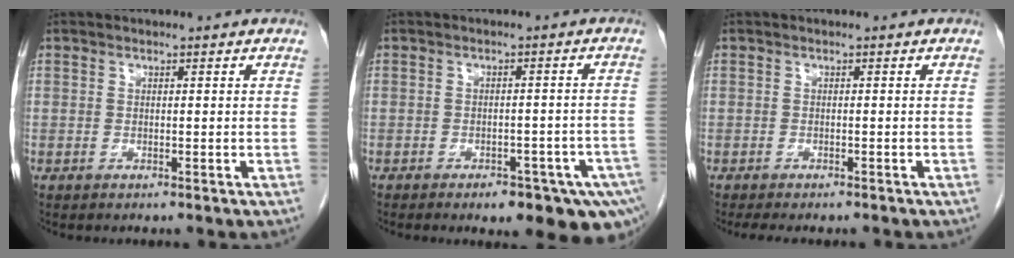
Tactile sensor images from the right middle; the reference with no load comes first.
{"total": 11.6, "force": [-7.7, 4.1, 7.6], "torque": [-0.055, 0.008, -0.092]}
{"total": 5.4, "force": [-4.6, 1.6, 2.4], "torque": [-0.027, -0.007, -0.063]}